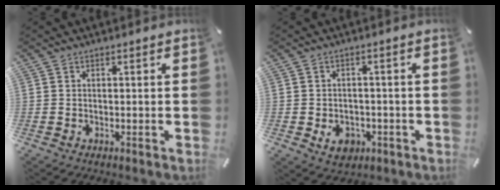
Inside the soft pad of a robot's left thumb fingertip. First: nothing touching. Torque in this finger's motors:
{"motor_torque": [-0.01, 0.02, 0.13, 0.00, 0.06]}